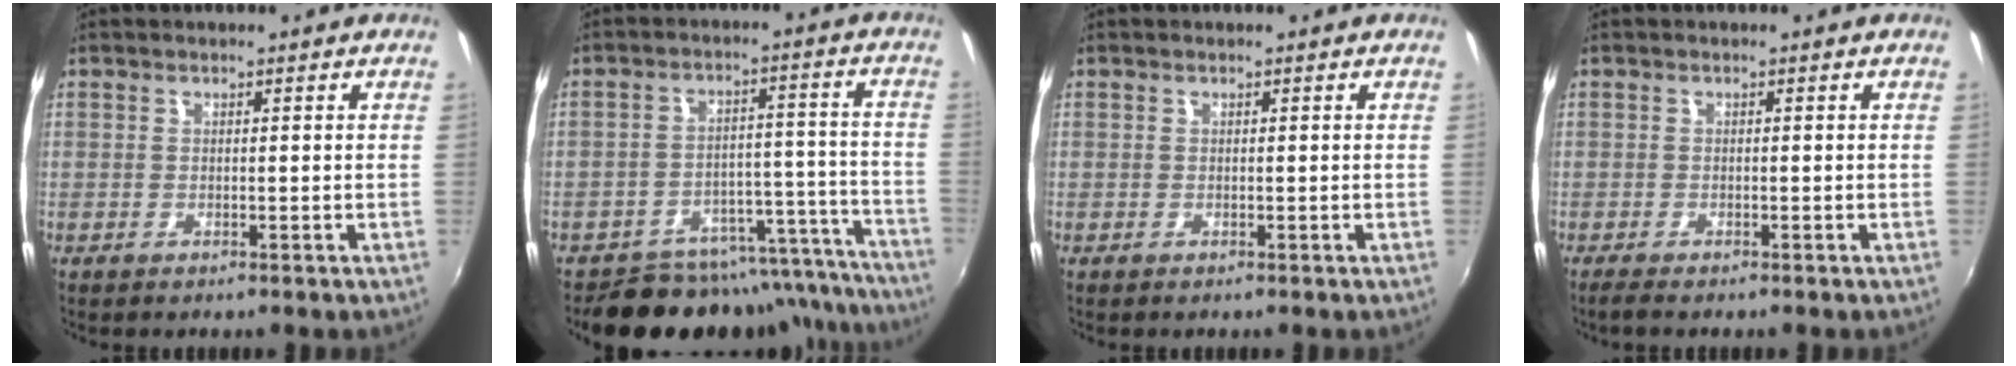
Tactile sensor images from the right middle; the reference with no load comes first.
{"total": 18.9, "force": [-17.3, 6.8, 3.5], "torque": [-0.045, 0.061, -0.218]}
{"total": 0.0}
{"total": 1.6, "force": [-1.3, 0.1, 0.9], "torque": [-0.018, -0.007, -0.024]}